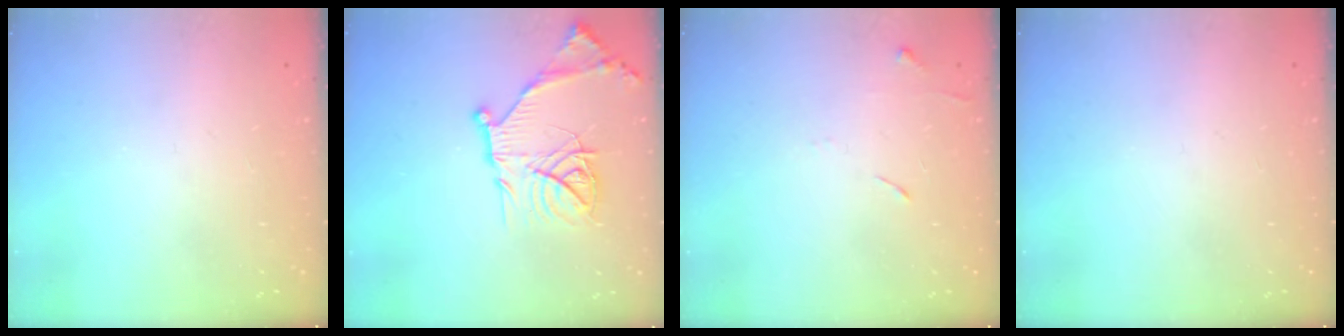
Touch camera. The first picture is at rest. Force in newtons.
{"total": 18.5, "press": 18.4, "slide": 1.9}
{"total": 5.4, "press": 5.4, "slide": 0.7}
{"total": 0.0}